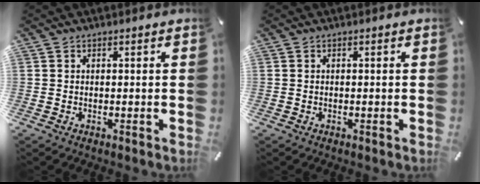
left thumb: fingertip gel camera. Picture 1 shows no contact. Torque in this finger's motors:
{"motor_torque": [0.00, 0.00, -0.05, 0.05, 0.00]}